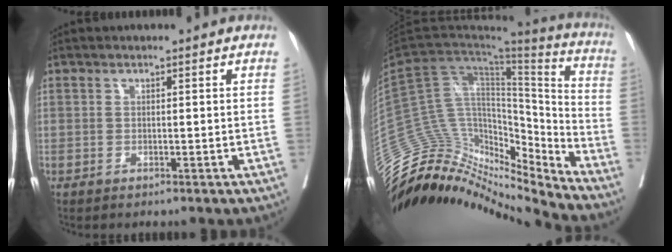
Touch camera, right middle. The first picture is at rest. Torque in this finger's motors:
{"motor_torque": [0.27, -0.37, -0.03, -0.10]}